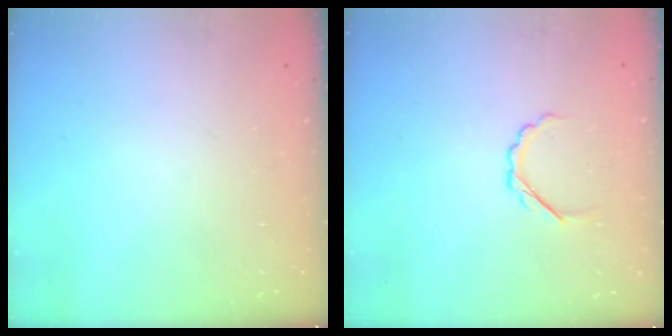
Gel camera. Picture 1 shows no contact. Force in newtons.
{"total": 3.3, "press": 3.2, "slide": 1.1}